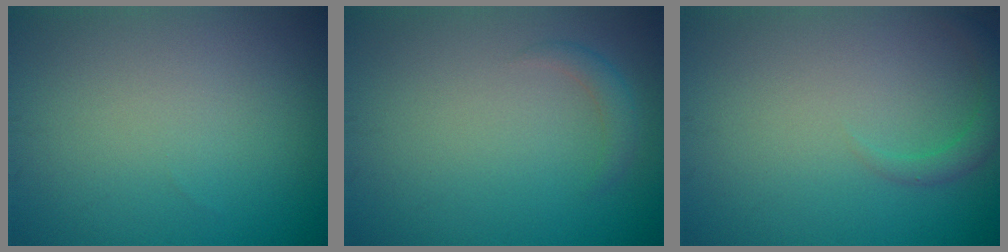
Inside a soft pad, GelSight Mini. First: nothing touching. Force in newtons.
{"total": 1.3, "press": 1.3, "slide": 0.1}
{"total": 1.6, "press": 1.6, "slide": 0.2}